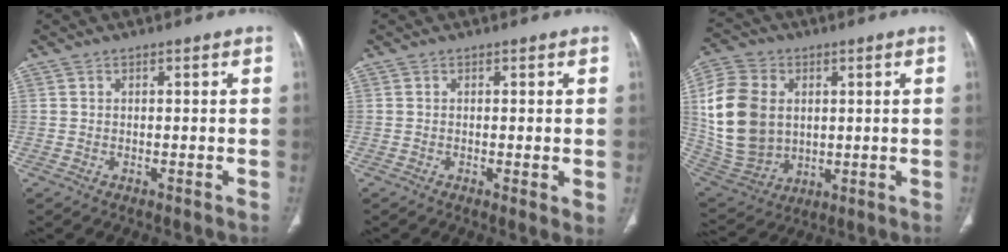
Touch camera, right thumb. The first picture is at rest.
{"total": 2.6, "force": [-0.2, 0.5, 2.6], "torque": [-0.047, -0.012, -0.006]}
{"total": 18.2, "force": [2.8, 13.8, 11.5], "torque": [-0.217, -0.005, 0.068]}